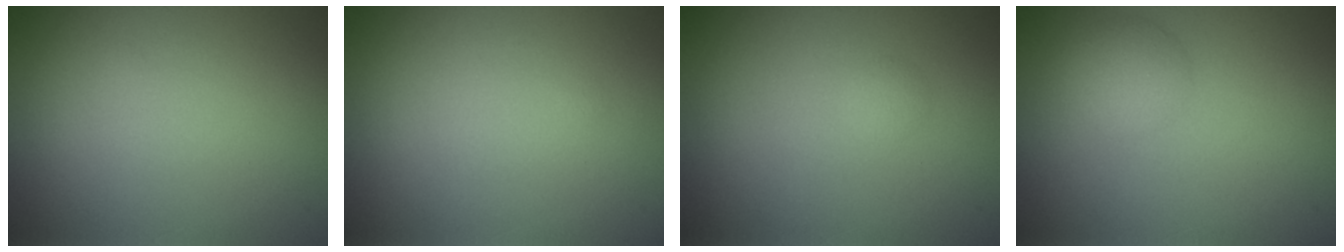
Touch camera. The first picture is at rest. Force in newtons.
{"total": 0.0}
{"total": 0.6, "press": 0.6, "slide": 0.0}
{"total": 2.3, "press": 2.3, "slide": 0.1}